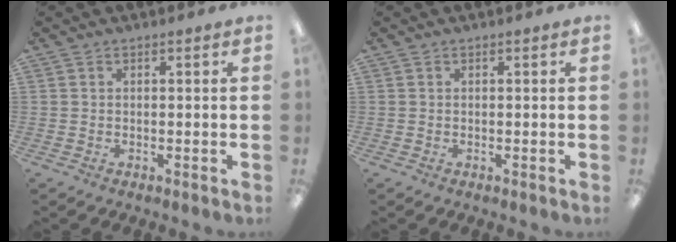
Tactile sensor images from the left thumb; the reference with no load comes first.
{"total": 0.0}